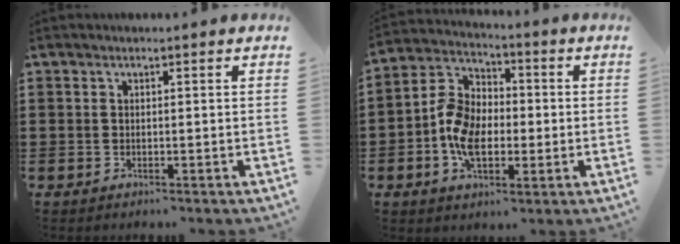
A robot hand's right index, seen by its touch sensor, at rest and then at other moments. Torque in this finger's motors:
{"motor_torque": [2.14, 0.00, 0.78, 0.21]}